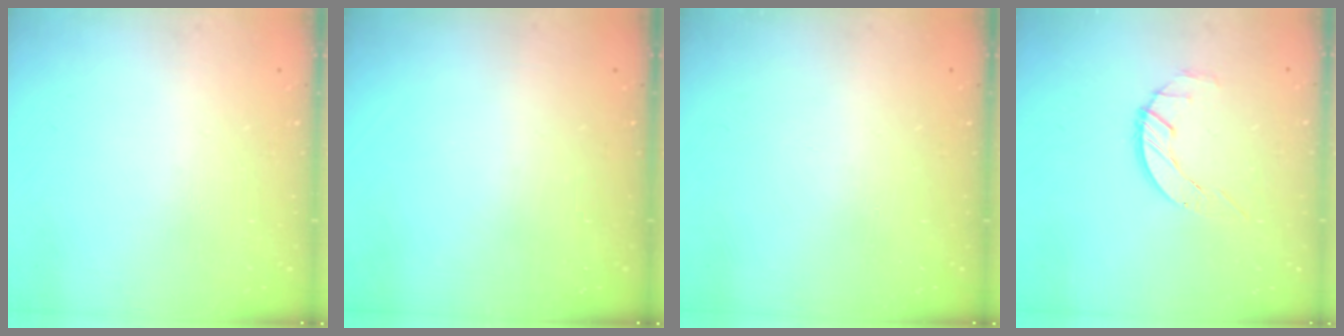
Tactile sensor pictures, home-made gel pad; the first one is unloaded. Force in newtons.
{"total": 0.0}
{"total": 0.0}
{"total": 3.3, "press": 3.3, "slide": 0.4}